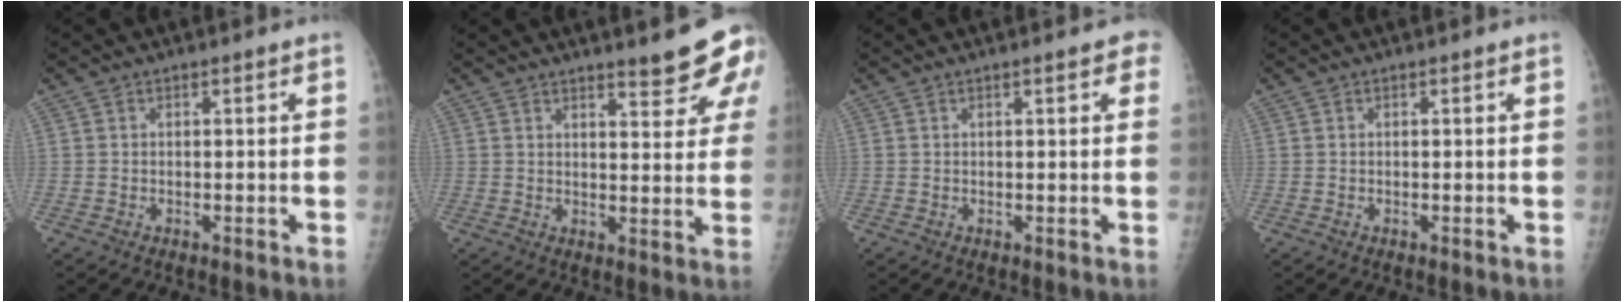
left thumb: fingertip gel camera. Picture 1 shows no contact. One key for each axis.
{"total": 9.6, "fx": 6.9, "fy": 2.3, "fz": 6.3, "tx": -0.051, "ty": -0.040, "tz": 0.079}
{"total": 3.4, "fx": 1.9, "fy": 1.2, "fz": 2.6, "tx": -0.017, "ty": -0.001, "tz": 0.018}
{"total": 0.0}